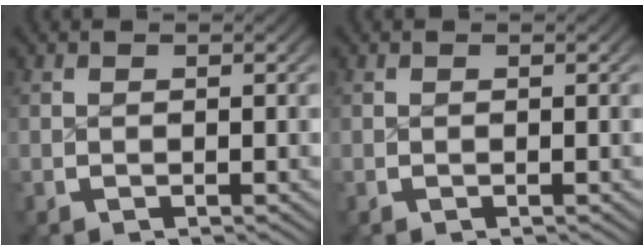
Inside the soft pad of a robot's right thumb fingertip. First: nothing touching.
{"total": 0.0}